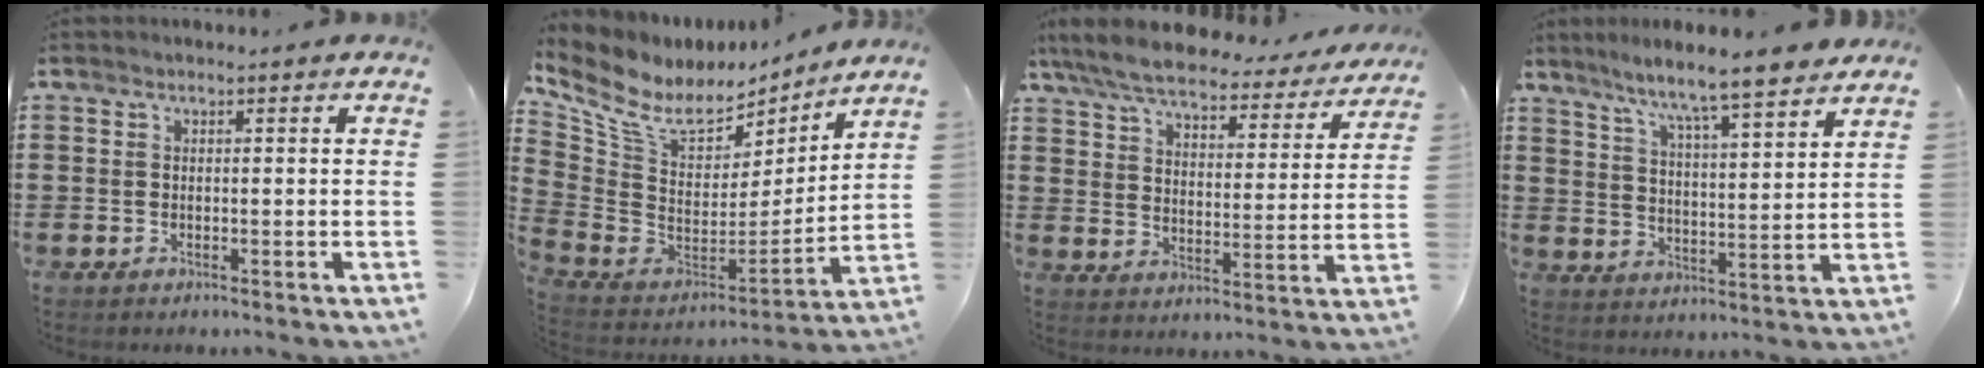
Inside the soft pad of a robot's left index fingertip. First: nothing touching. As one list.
[{"total": 8.7, "force": [5.6, 5.0, 4.3], "torque": [-0.119, -0.037, 0.102]}, {"total": 6.7, "force": [6.2, 1.0, 2.4], "torque": [-0.077, -0.037, 0.108]}, {"total": 6.2, "force": [5.8, -0.4, 2.3], "torque": [-0.071, -0.045, 0.094]}]